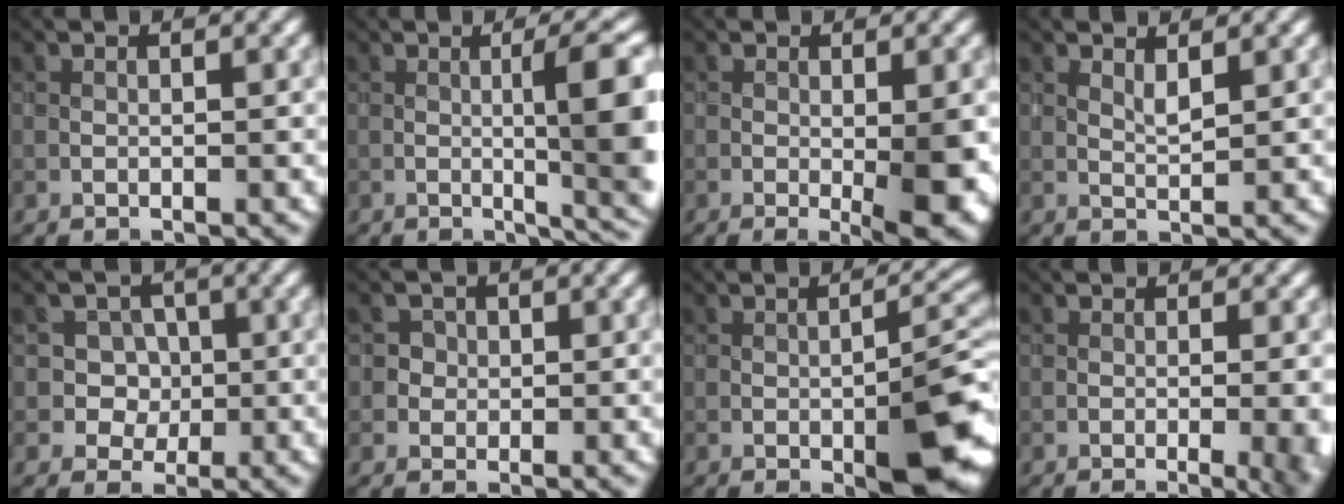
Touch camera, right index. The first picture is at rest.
{"total": 7.8, "force": [-0.5, 1.6, 7.7], "torque": [-0.102, 0.000, -0.005]}
{"total": 6.5, "force": [-1.7, 1.8, 6.1], "torque": [-0.087, -0.010, -0.021]}
{"total": 1.2, "force": [0.9, 0.2, 0.8], "torque": [-0.022, -0.005, 0.019]}
{"total": 3.8, "force": [-0.4, 3.7, 1.1], "torque": [0.013, 0.022, -0.027]}
{"total": 1.8, "force": [0.0, 1.8, 0.1], "torque": [0.017, 0.012, -0.010]}
{"total": 6.9, "force": [-2.6, 1.9, 6.2], "torque": [-0.086, 0.001, -0.038]}
{"total": 7.8, "force": [-2.2, 3.7, 6.5], "torque": [-0.039, -0.002, -0.016]}